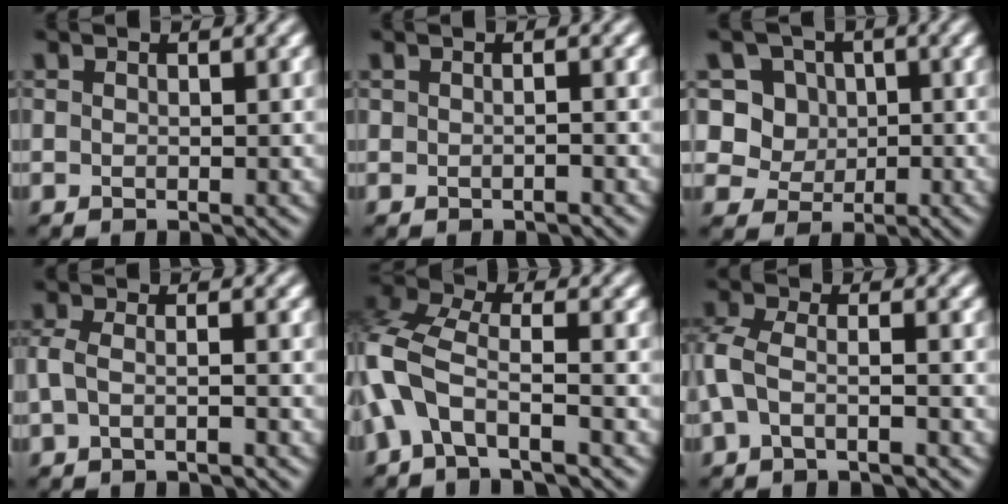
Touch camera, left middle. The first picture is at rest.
{"total": 0.6, "force": [-0.3, 0.1, 0.6], "torque": [-0.010, -0.004, -0.003]}
{"total": 6.1, "force": [1.5, 5.4, 2.4], "torque": [-0.033, 0.004, 0.022]}
{"total": 2.1, "force": [-0.9, 0.6, 1.8], "torque": [-0.042, -0.003, -0.023]}
{"total": 6.9, "force": [-2.6, 3.4, 5.4], "torque": [-0.126, 0.008, -0.066]}
{"total": 3.0, "force": [-1.2, 1.3, 2.4], "torque": [-0.062, -0.002, -0.033]}